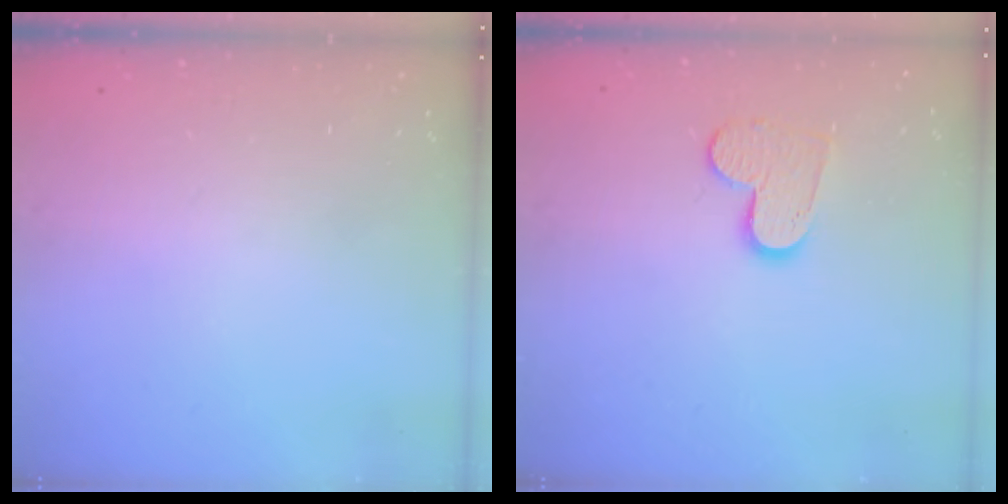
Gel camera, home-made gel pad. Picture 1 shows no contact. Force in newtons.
{"total": 9.9, "press": 9.8, "slide": 0.7}